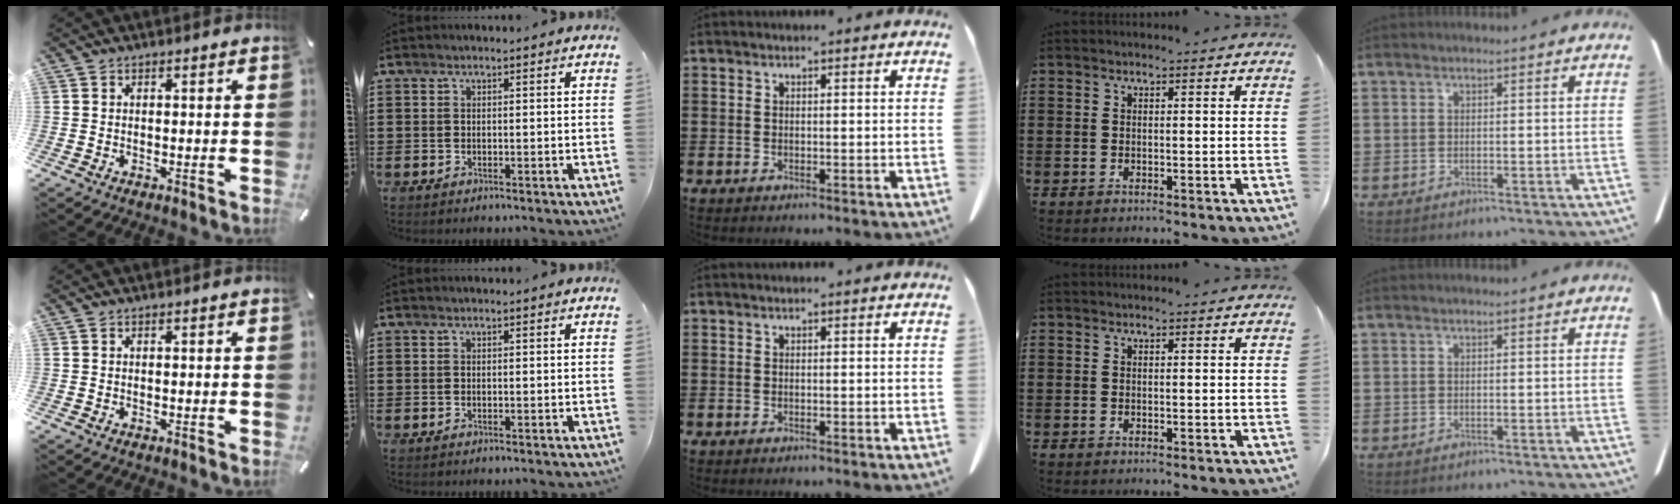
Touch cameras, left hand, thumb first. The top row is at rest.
{}